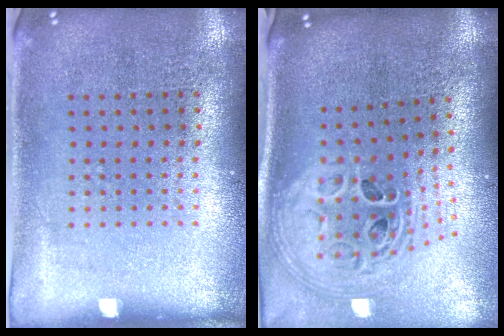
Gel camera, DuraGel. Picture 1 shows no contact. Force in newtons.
{"total": 3.0, "press": 2.1, "slide": 2.1}